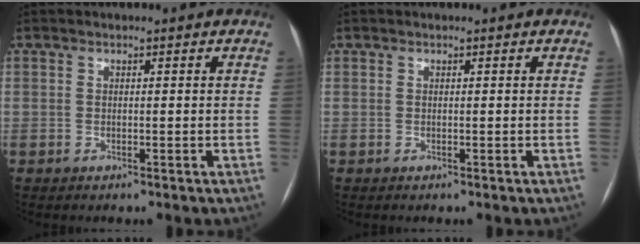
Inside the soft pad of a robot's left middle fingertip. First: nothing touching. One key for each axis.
{"total": 0.0}